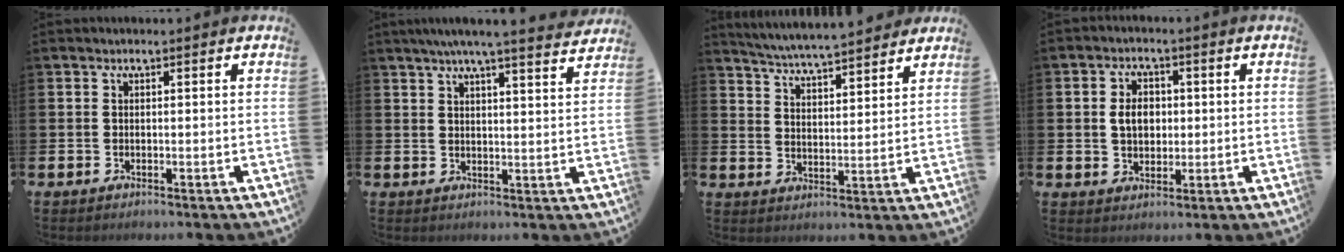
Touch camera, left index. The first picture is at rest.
{"total": 5.9, "force": [5.4, -0.4, 2.4], "torque": [-0.054, -0.023, 0.093]}
{"total": 5.3, "force": [5.2, -0.1, 0.8], "torque": [-0.042, -0.036, 0.093]}
{"total": 4.0, "force": [0.7, 3.1, 2.4], "torque": [-0.039, 0.009, 0.006]}